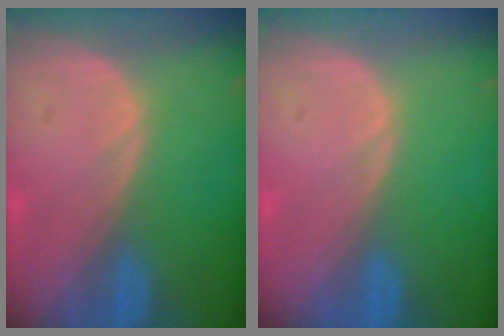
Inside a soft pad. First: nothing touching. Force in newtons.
{"total": 0.0}